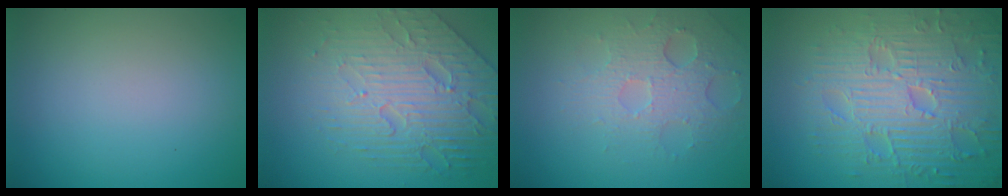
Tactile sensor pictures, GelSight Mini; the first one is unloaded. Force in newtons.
{"total": 6.7, "press": 5.3, "slide": 4.1}
{"total": 3.6, "press": 3.3, "slide": 1.5}
{"total": 9.4, "press": 6.8, "slide": 6.5}